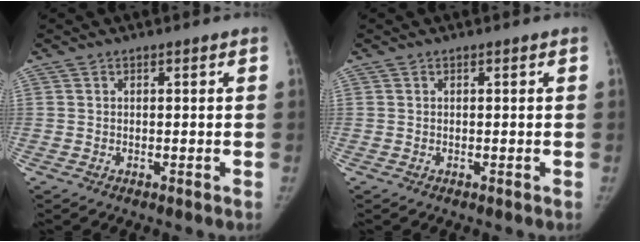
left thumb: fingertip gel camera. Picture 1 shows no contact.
{"total": 0.0}